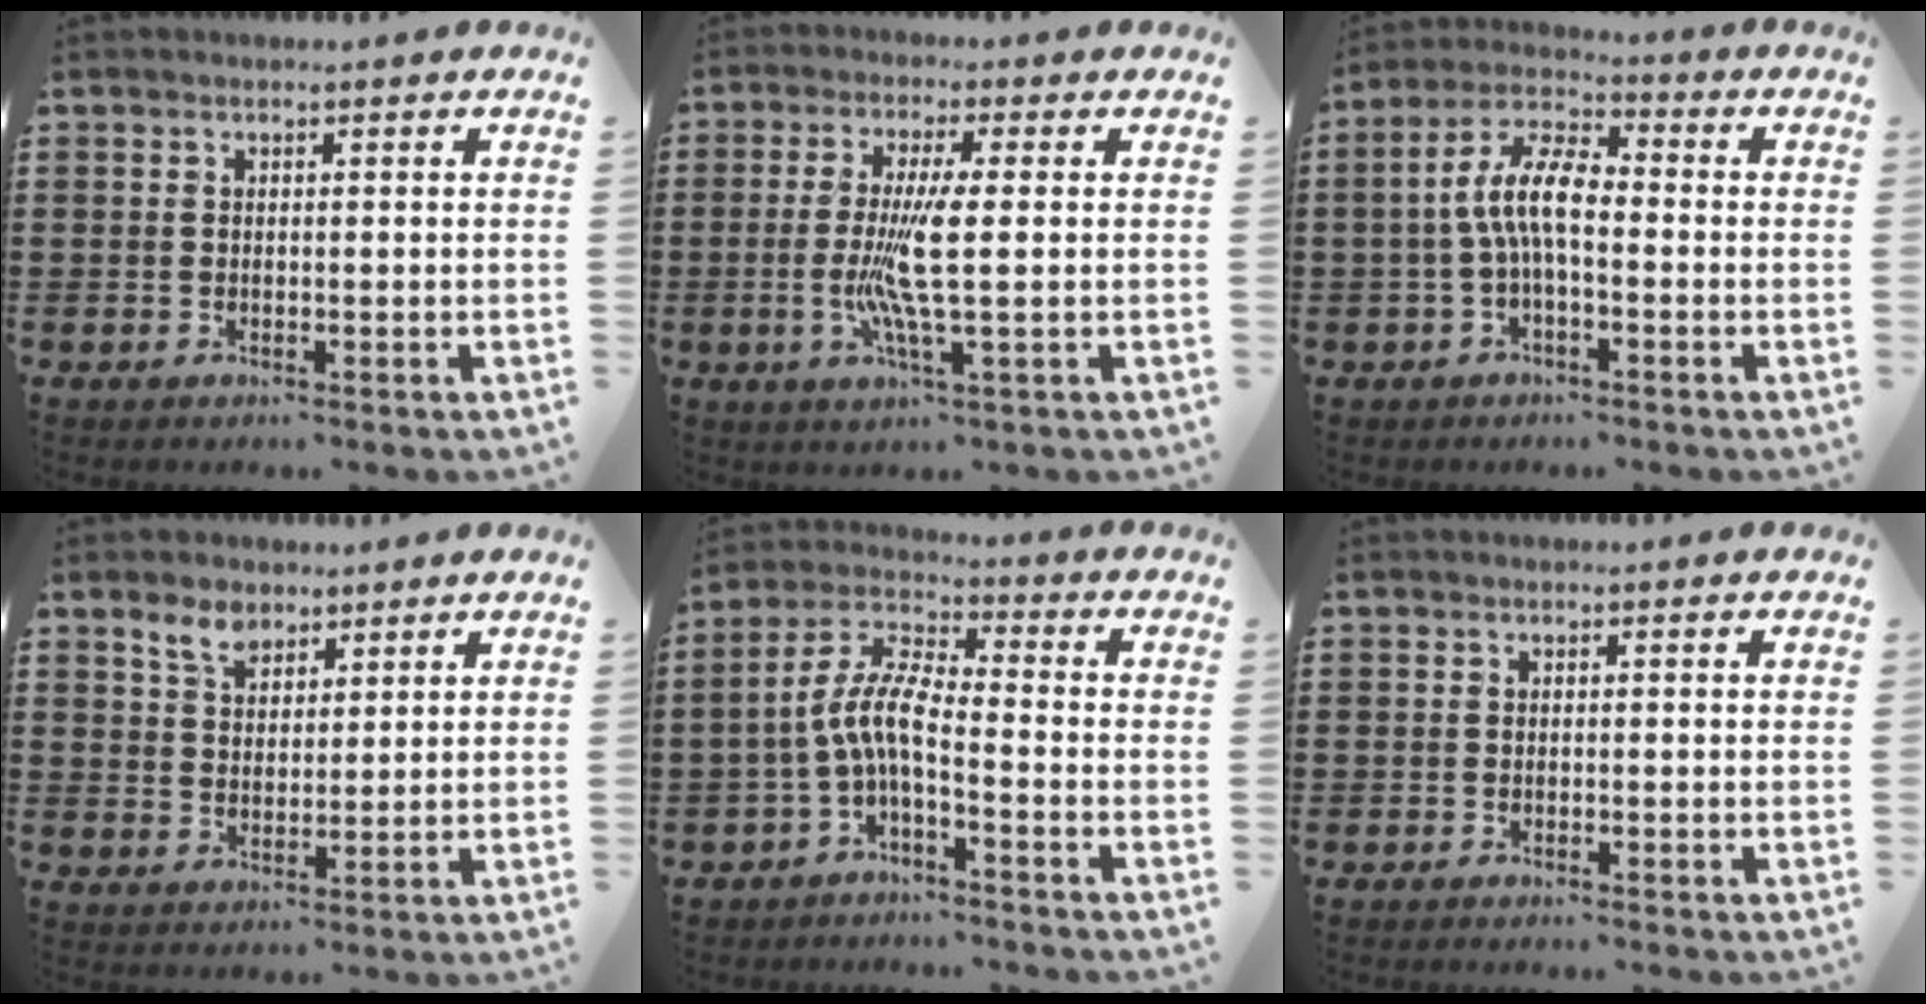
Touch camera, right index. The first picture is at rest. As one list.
[{"total": 7.9, "force": [-0.8, 0.6, 7.8], "torque": [-0.165, -0.019, -0.024]}, {"total": 8.0, "force": [-0.8, 3.1, 7.4], "torque": [-0.166, -0.002, -0.022]}, {"total": 4.2, "force": [3.0, 2.4, 1.7], "torque": [-0.037, 0.006, 0.056]}, {"total": 6.8, "force": [-2.4, 1.8, 6.1], "torque": [-0.154, -0.018, -0.056]}, {"total": 0.6, "force": [-0.6, 0.0, 0.1], "torque": [-0.003, -0.002, -0.012]}]